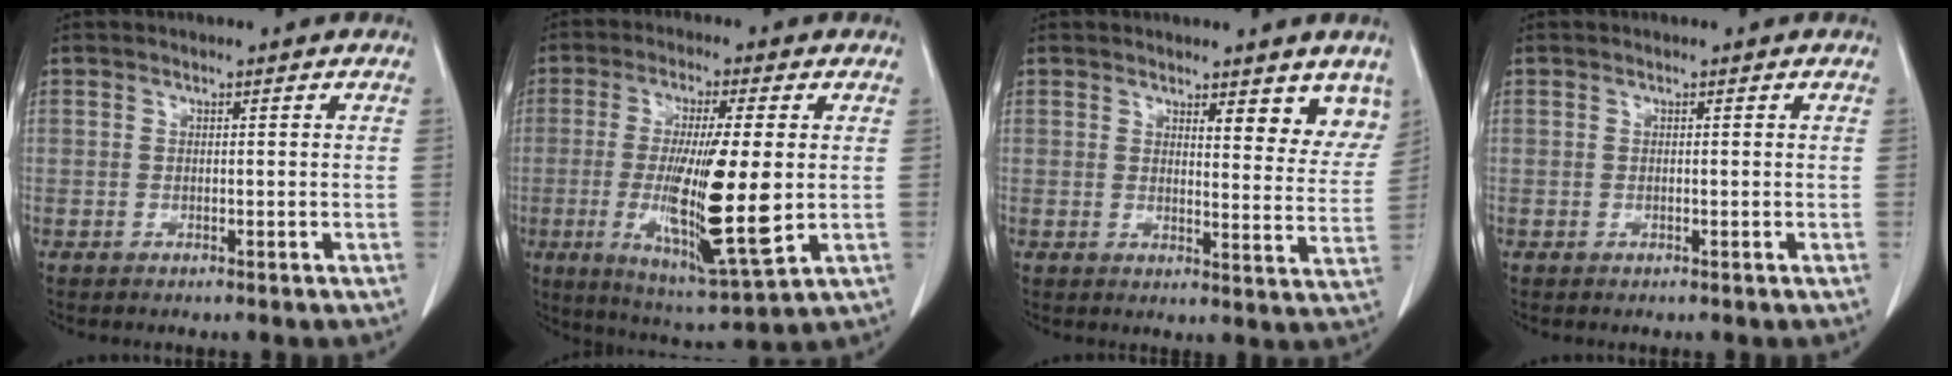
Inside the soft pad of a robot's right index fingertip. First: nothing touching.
{"total": 15.6, "force": [-1.3, 1.6, 15.4], "torque": [-0.283, -0.027, -0.016]}
{"total": 7.1, "force": [5.6, 1.9, 4.0], "torque": [-0.031, -0.023, 0.056]}
{"total": 0.0}